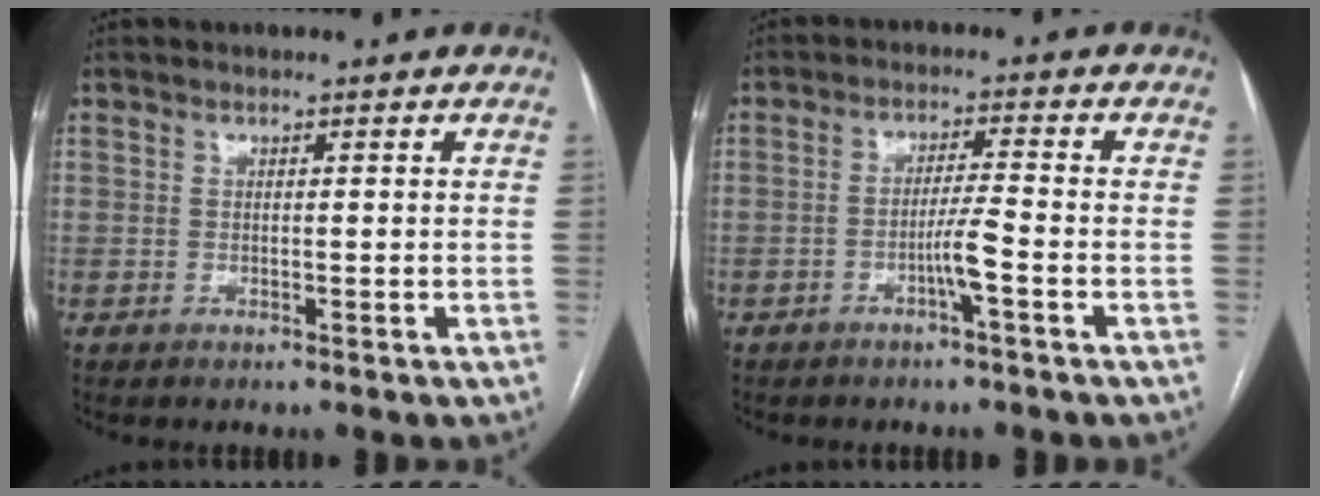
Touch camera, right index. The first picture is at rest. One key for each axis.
{"total": 3.8, "fx": -1.7, "fy": -0.6, "fz": 3.3, "tx": -0.062, "ty": 0.002, "tz": -0.030}